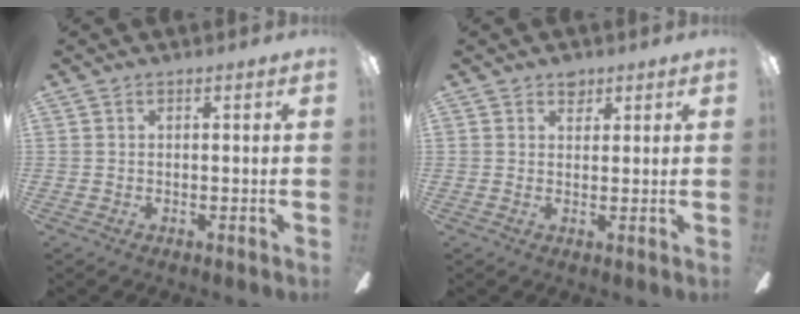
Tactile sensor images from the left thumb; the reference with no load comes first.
{"total": 2.7, "force": [1.9, 1.7, 0.9], "torque": [-0.004, -0.003, 0.032]}